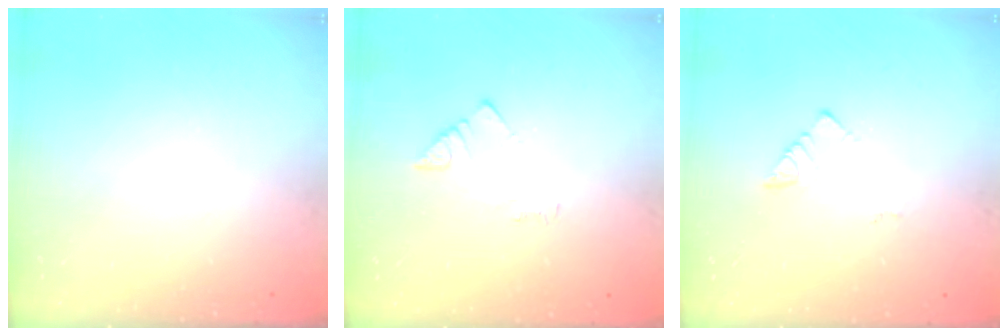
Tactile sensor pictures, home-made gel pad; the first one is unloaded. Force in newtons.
{"total": 2.5, "press": 2.5, "slide": 0.4}
{"total": 3.1, "press": 3.1, "slide": 0.5}